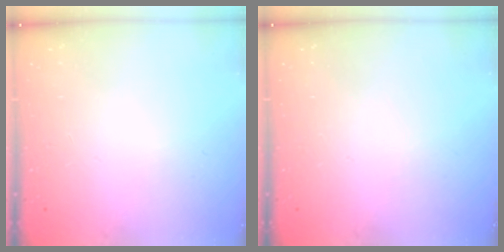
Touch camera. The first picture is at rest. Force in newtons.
{"total": 0.0}